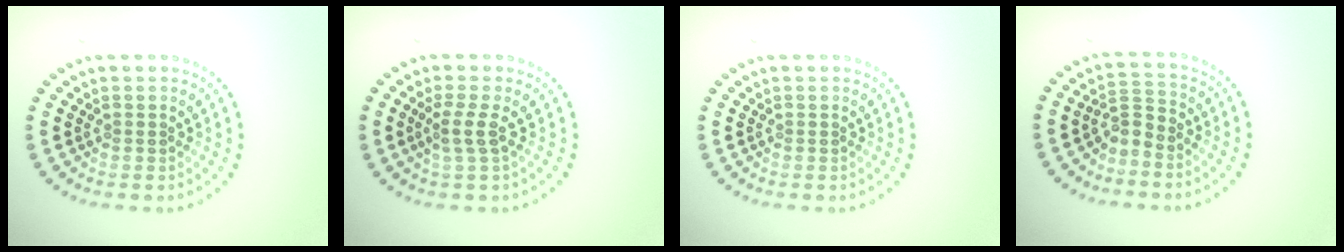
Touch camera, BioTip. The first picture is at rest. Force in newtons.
{"total": 1.8, "press": 1.4, "slide": 1.1}
{"total": 0.0}
{"total": 2.2, "press": 1.6, "slide": 1.6}